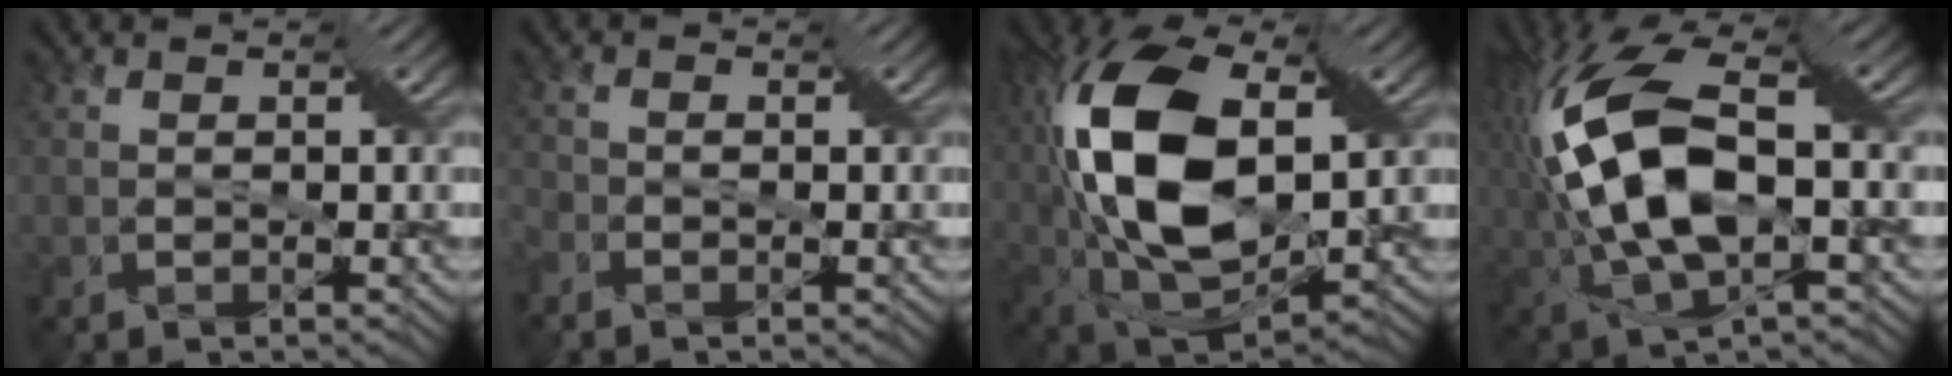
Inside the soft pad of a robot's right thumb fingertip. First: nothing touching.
{"total": 2.7, "force": [-1.9, 1.2, 1.4], "torque": [-0.027, -0.005, -0.040]}
{"total": 17.3, "force": [2.5, 8.8, 14.7], "torque": [-0.316, 0.014, 0.037]}
{"total": 15.5, "force": [1.1, 7.1, 13.8], "torque": [-0.322, 0.002, 0.013]}